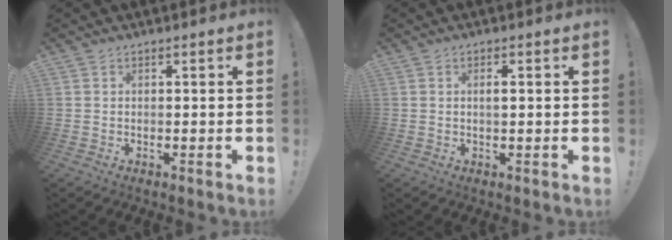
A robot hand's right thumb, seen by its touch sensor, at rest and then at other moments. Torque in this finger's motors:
{"motor_torque": [-0.30, 0.03, -0.18, 0.12, 0.09]}